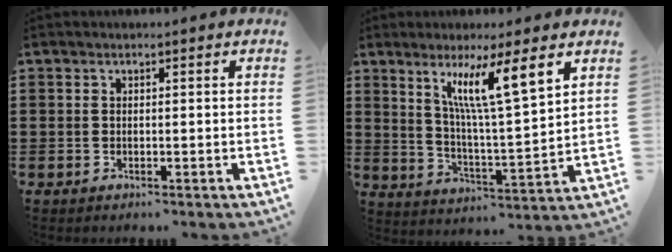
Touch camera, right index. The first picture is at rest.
{"total": 9.3, "force": [4.9, 0.2, 7.9], "torque": [-0.157, -0.015, 0.079]}